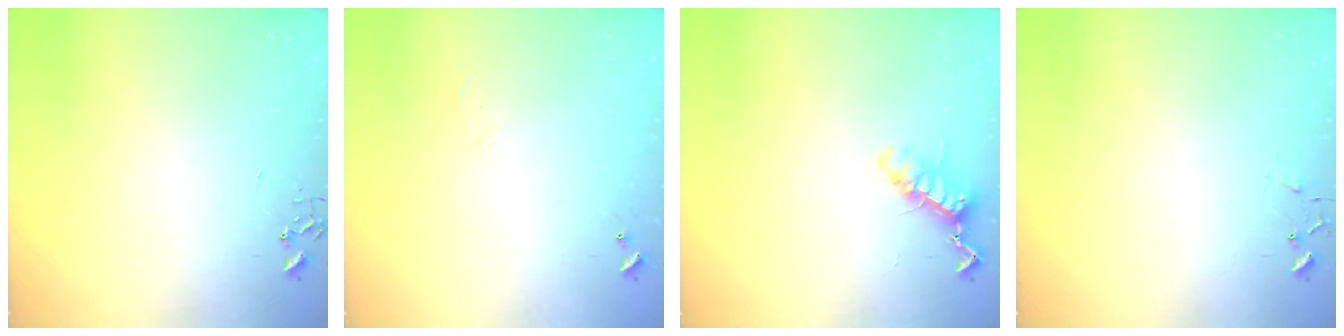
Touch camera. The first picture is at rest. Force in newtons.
{"total": 5.0, "press": 5.0, "slide": 0.9}
{"total": 11.1, "press": 11.1, "slide": 0.3}
{"total": 5.7, "press": 5.7, "slide": 0.2}